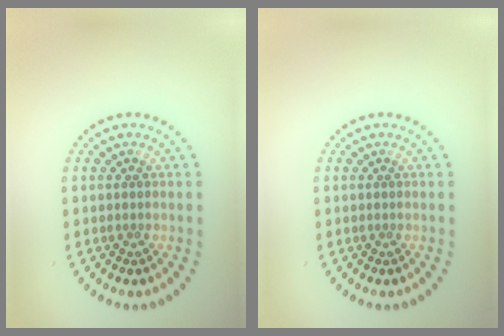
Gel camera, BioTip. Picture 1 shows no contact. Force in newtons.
{"total": 0.0}